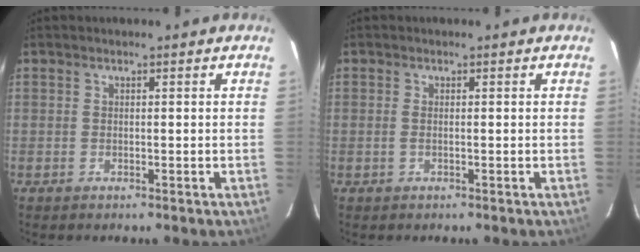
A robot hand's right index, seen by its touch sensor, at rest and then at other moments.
{"total": 0.8, "force": [-0.1, 0.1, 0.8], "torque": [-0.017, 0.002, -0.003]}